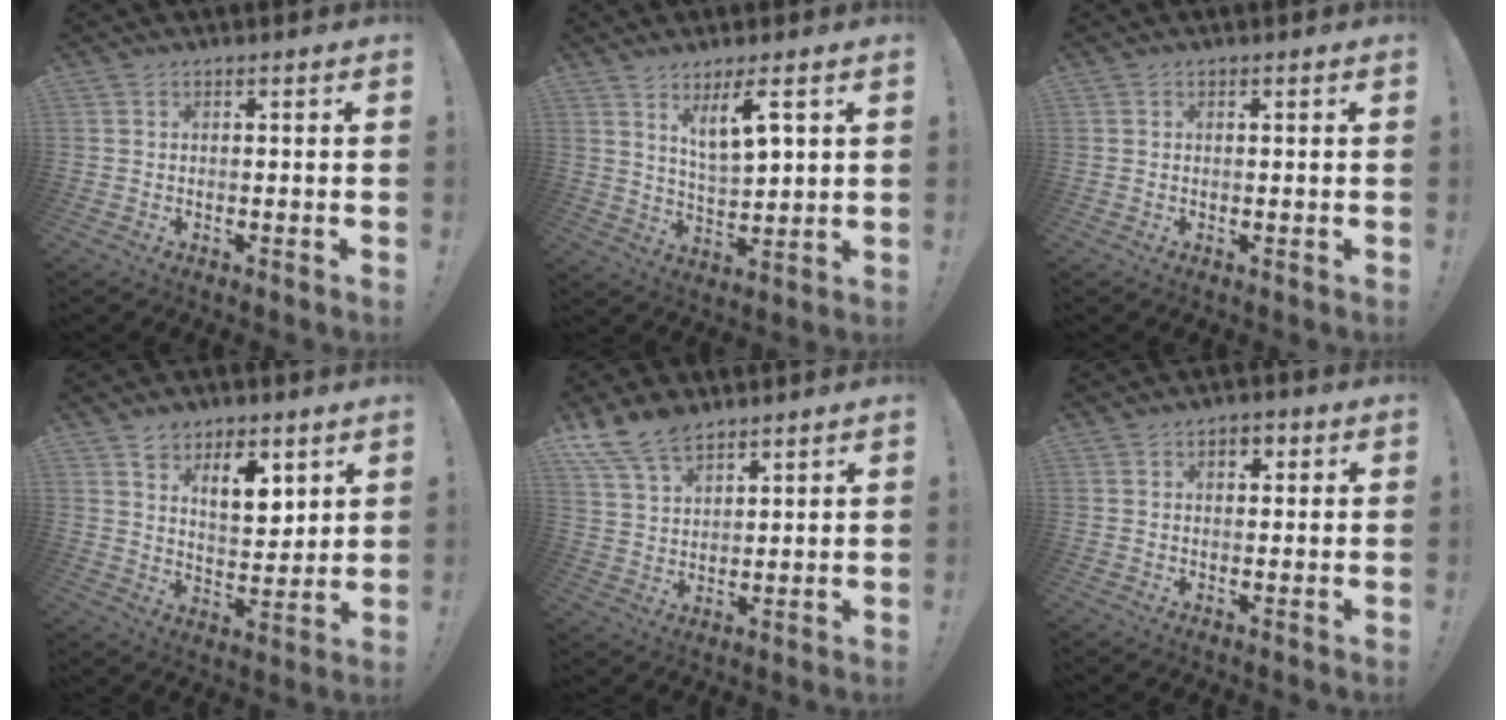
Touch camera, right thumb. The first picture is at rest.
{"total": 9.0, "force": [5.3, 1.8, 7.0], "torque": [-0.120, -0.024, 0.089]}
{"total": 0.0}
{"total": 9.4, "force": [6.7, 4.7, 4.5], "torque": [-0.057, -0.045, 0.121]}
{"total": 11.3, "force": [8.8, 5.7, 4.4], "torque": [-0.084, -0.049, 0.170]}
{"total": 3.2, "force": [0.9, 2.1, 2.2], "torque": [-0.028, 0.003, 0.012]}